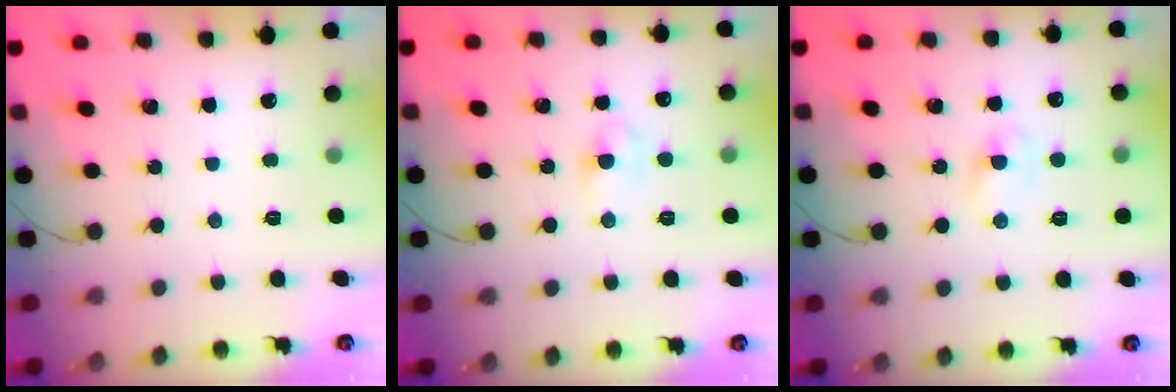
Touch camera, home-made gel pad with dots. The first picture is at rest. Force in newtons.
{"total": 2.4, "press": 2.1, "slide": 1.0}
{"total": 2.2, "press": 2.0, "slide": 0.9}